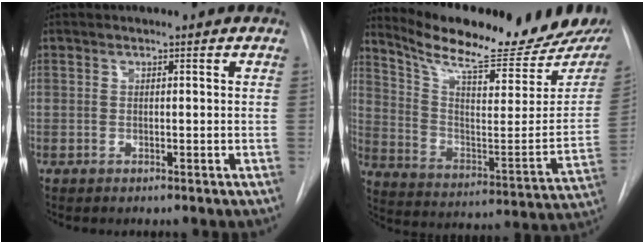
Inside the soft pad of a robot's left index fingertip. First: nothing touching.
{"total": 24.5, "force": [21.2, 2.7, 12.1], "torque": [-0.196, -0.071, 0.303]}